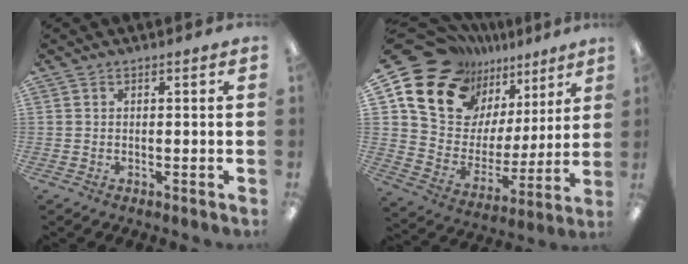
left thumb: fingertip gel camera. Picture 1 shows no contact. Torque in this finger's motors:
{"motor_torque": [1.33, 1.39, 1.39, -1.38, 0.30]}